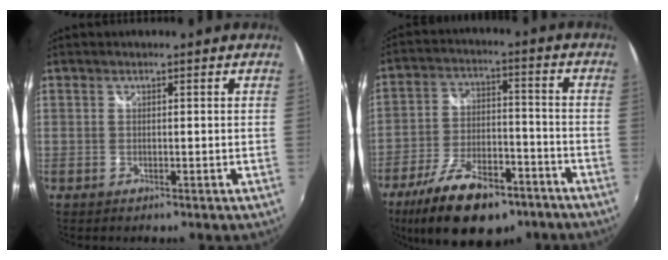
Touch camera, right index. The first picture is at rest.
{"total": 18.6, "force": [-12.5, 8.2, 11.0], "torque": [-0.218, -0.016, -0.196]}